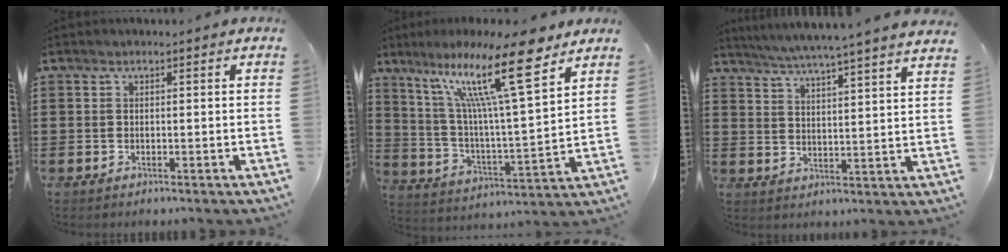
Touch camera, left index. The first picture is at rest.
{"total": 17.3, "force": [11.2, 2.7, 13.0], "torque": [-0.250, -0.040, 0.179]}
{"total": 5.1, "force": [4.7, -1.3, 1.4], "torque": [-0.045, -0.036, 0.077]}